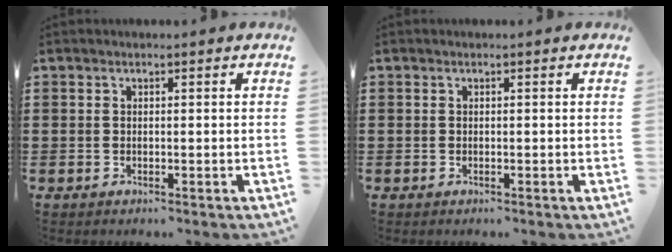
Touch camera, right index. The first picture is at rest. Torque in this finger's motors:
{"motor_torque": [-0.01, 0.01, 0.00, 0.00]}